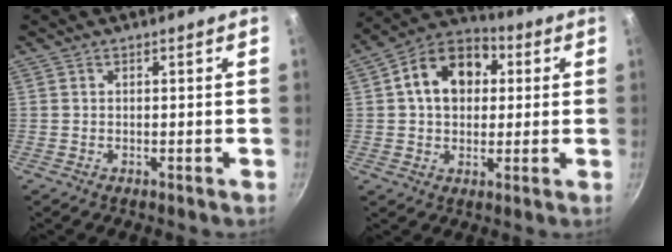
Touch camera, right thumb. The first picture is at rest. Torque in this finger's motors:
{"motor_torque": [-1.04, 1.45, 1.32, -0.21, 0.09]}